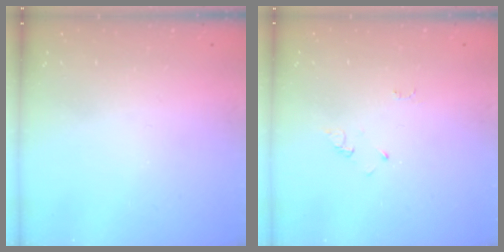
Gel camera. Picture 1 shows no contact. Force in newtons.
{"total": 2.6, "press": 2.6, "slide": 0.4}